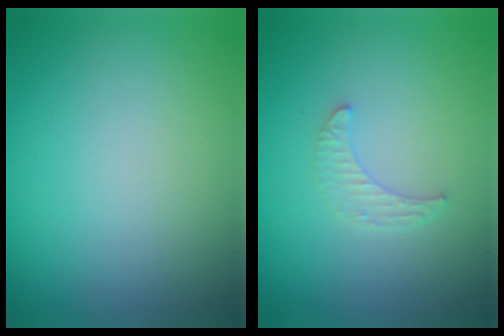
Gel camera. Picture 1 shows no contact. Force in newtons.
{"total": 1.3, "press": 1.3, "slide": 0.4}